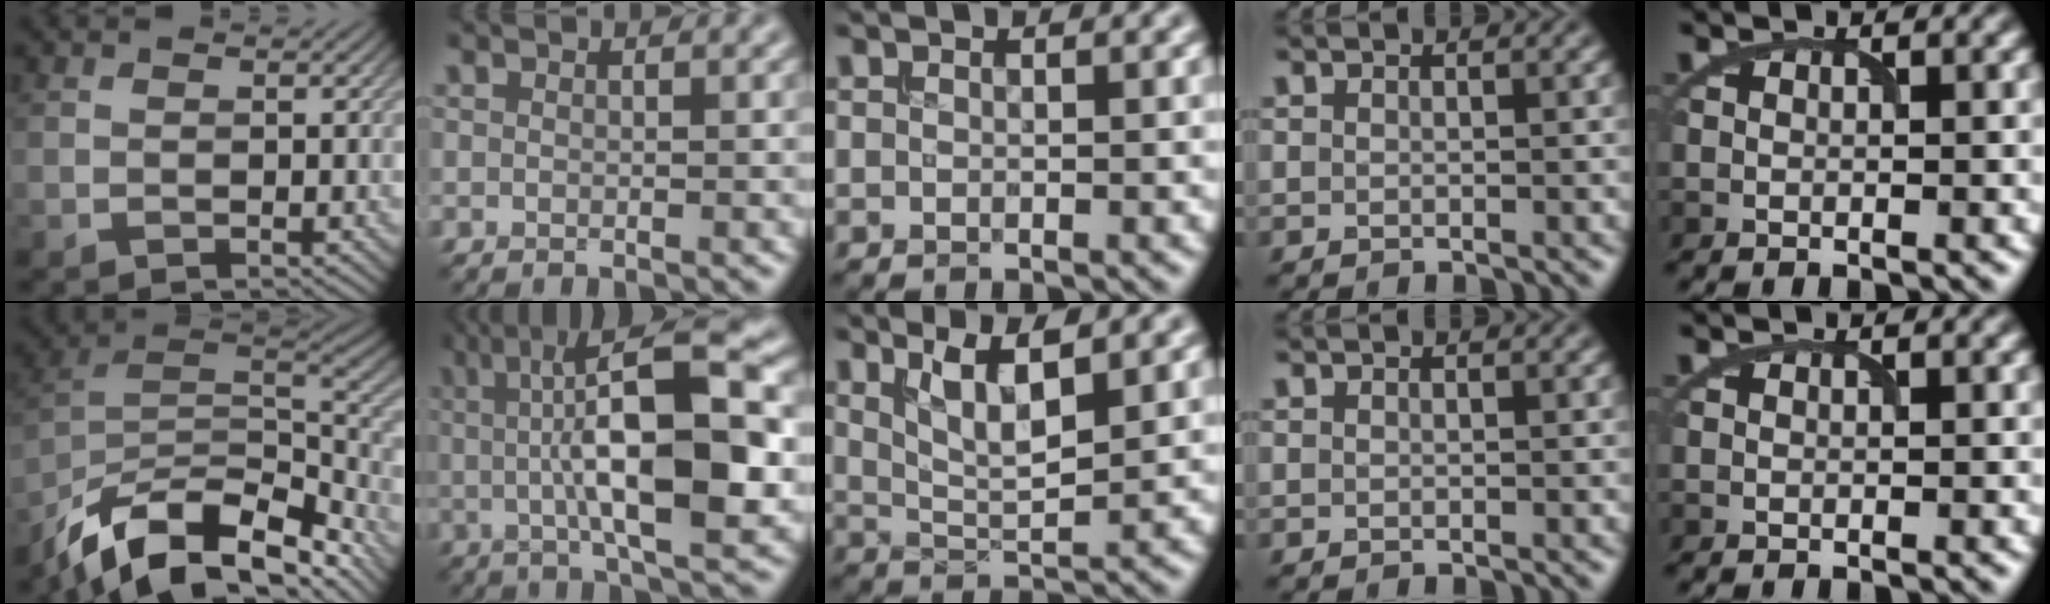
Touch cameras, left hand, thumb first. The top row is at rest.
{"thumb": {"total": 15.1, "force": [-10.4, 6.7, 8.6], "torque": [-0.206, -0.010, -0.180]}, "index": {"total": 13.3, "force": [0.9, 3.8, 12.7], "torque": [-0.183, 0.016, 0.006]}, "middle": {"total": 4.0, "force": [2.1, 1.1, 3.2], "torque": [-0.063, -0.006, 0.041]}}